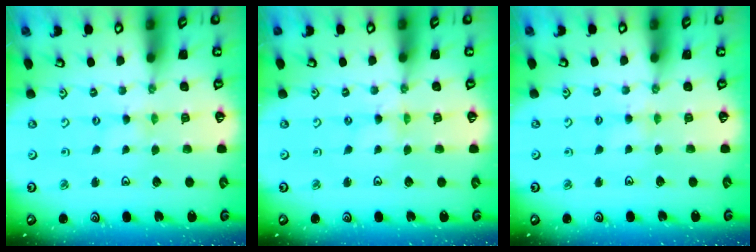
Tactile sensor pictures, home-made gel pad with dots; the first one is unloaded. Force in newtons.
{"total": 0.0}
{"total": 2.6, "press": 2.6, "slide": 0.4}